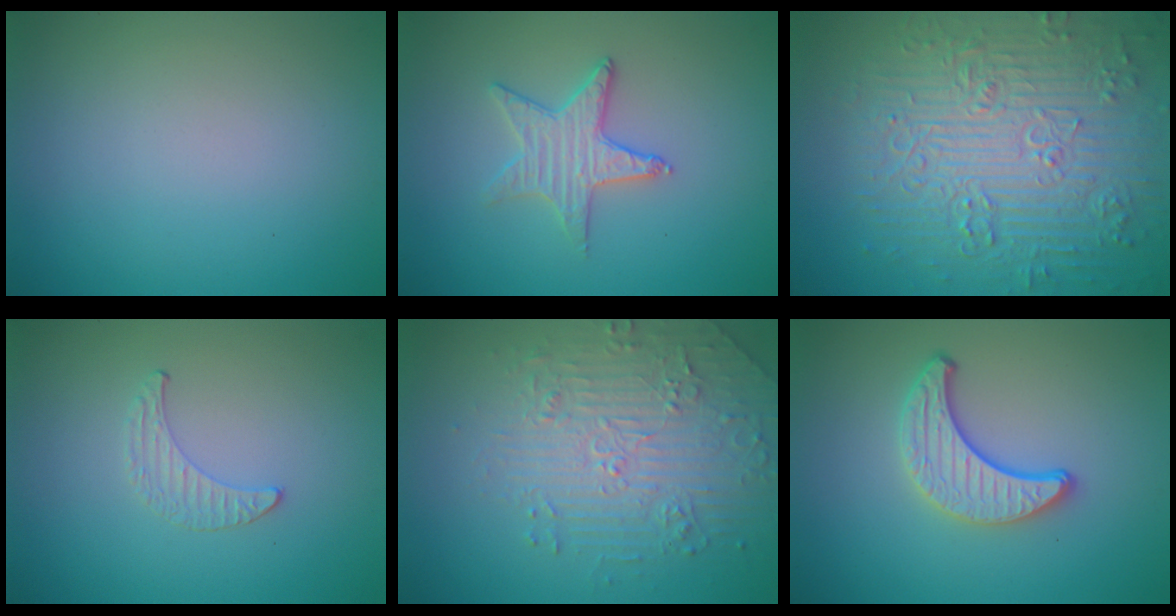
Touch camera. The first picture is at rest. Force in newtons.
{"total": 2.8, "press": 2.8, "slide": 0.4}
{"total": 9.5, "press": 6.9, "slide": 6.4}
{"total": 0.5, "press": 0.5, "slide": 0.2}
{"total": 4.4, "press": 4.0, "slide": 1.8}
{"total": 3.6, "press": 3.1, "slide": 1.8}